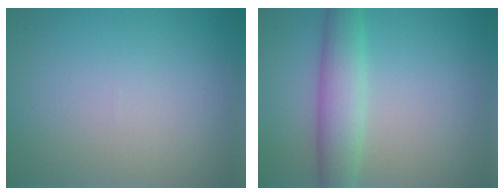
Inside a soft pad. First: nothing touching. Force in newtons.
{"total": 4.5, "press": 4.5, "slide": 0.1}